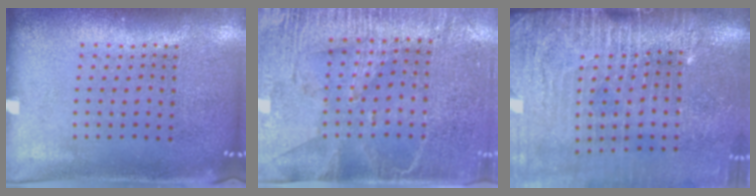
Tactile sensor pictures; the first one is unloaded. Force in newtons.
{"total": 3.1, "press": 2.8, "slide": 1.1}
{"total": 4.2, "press": 3.5, "slide": 2.3}